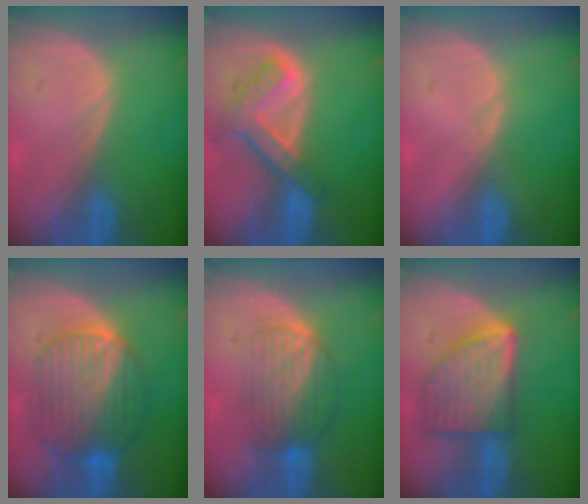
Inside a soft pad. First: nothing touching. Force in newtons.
{"total": 7.6, "press": 6.5, "slide": 4.0}
{"total": 0.7, "press": 0.5, "slide": 0.4}
{"total": 10.3, "press": 10.3, "slide": 0.8}
{"total": 6.8, "press": 6.5, "slide": 1.9}
{"total": 9.1, "press": 9.1, "slide": 0.4}